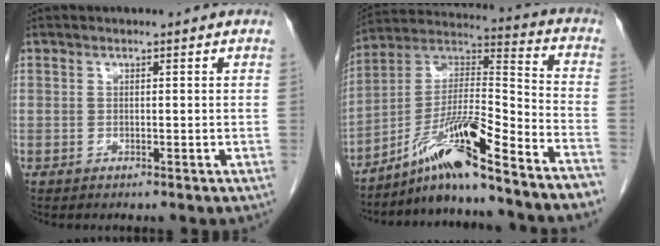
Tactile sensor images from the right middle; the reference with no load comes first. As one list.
[{"total": 15.4, "force": [-11.8, -0.3, 9.9], "torque": [-0.172, 0.020, -0.206]}]